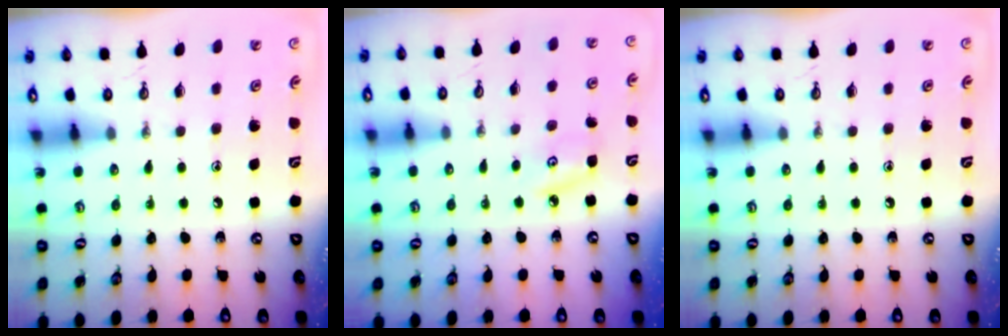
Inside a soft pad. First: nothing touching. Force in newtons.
{"total": 5.2, "press": 5.1, "slide": 0.6}
{"total": 0.0}